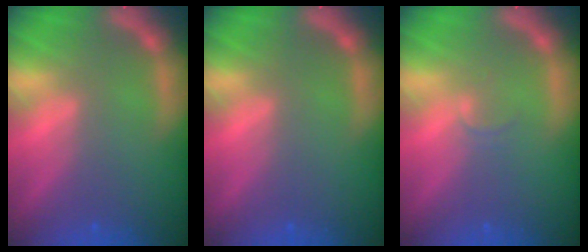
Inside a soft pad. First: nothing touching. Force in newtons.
{"total": 0.0}
{"total": 1.0}